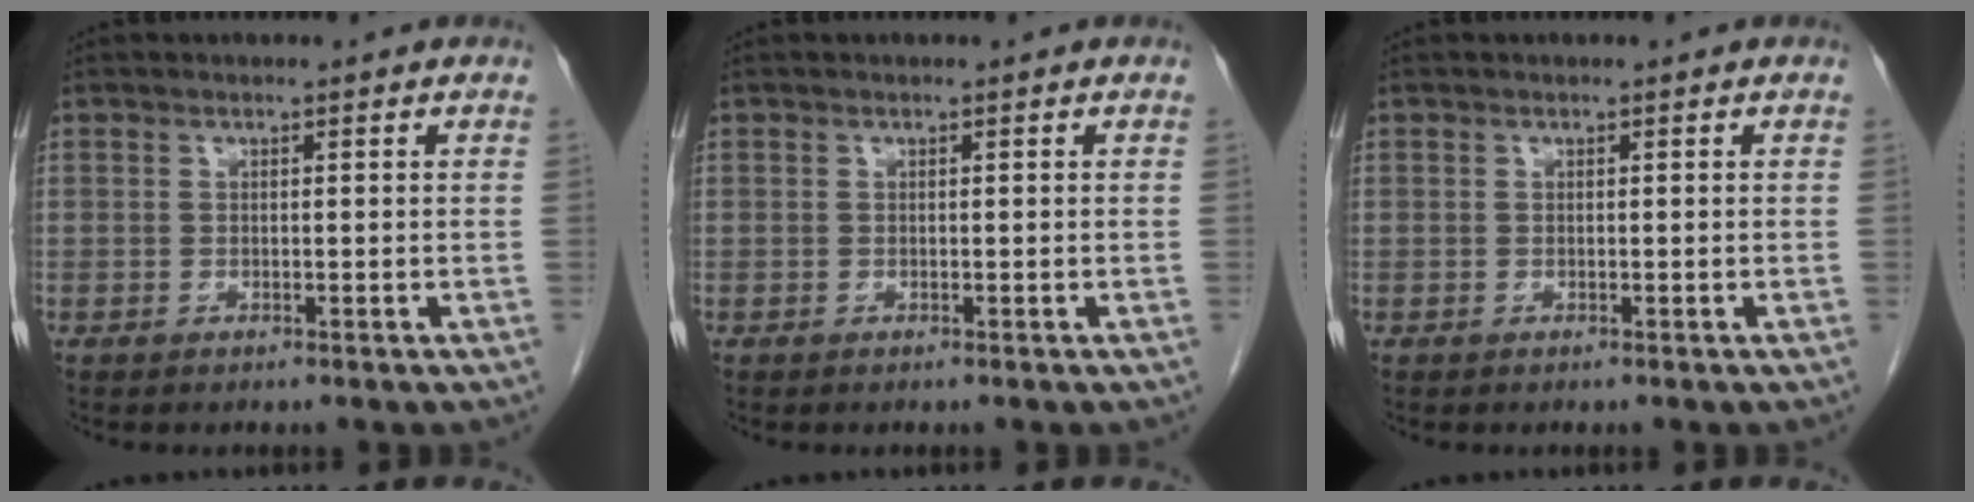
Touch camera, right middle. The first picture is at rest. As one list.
[{"total": 0.0}, {"total": 0.0}]